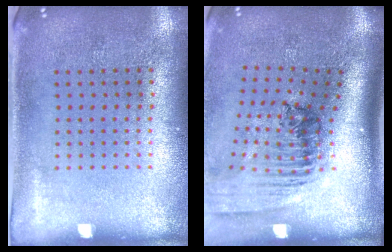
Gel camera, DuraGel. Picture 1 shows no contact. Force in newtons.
{"total": 2.4, "press": 1.7, "slide": 1.8}